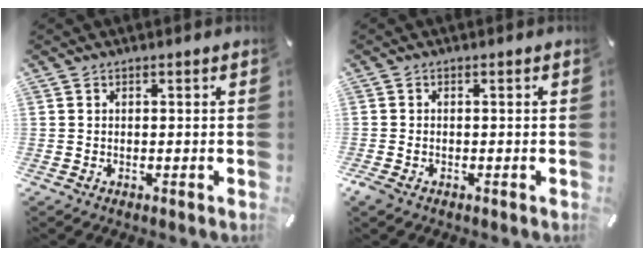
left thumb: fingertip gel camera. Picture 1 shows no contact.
{"total": 1.2, "force": [-0.7, 0.8, 0.5], "torque": [-0.010, 0.001, -0.014]}